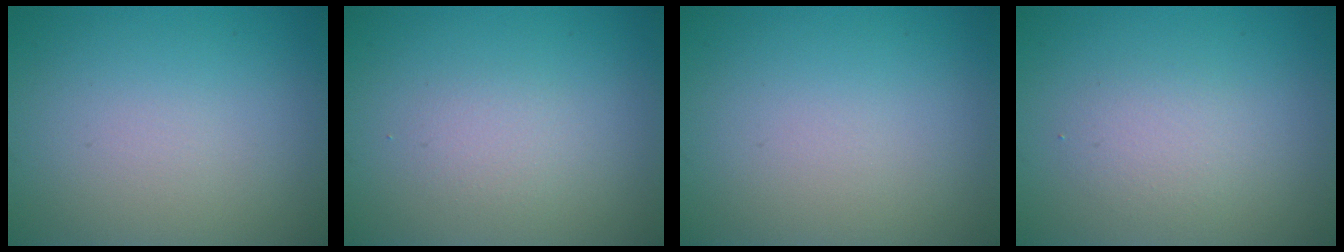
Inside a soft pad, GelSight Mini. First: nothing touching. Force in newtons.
{"total": 1.3, "press": 1.3, "slide": 0.1}
{"total": 0.0}
{"total": 1.9, "press": 1.8, "slide": 0.2}